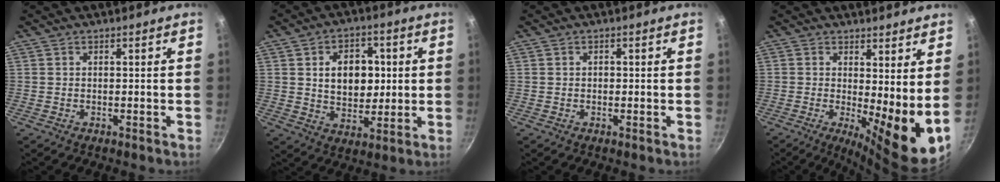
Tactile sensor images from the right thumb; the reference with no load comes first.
{"total": 11.7, "force": [1.9, 8.4, 7.9], "torque": [-0.080, -0.005, 0.033]}
{"total": 0.7, "force": [0.0, 0.6, 0.4], "torque": [-0.002, 0.004, 0.000]}
{"total": 10.4, "force": [0.8, 3.1, 9.9], "torque": [-0.122, -0.027, 0.012]}